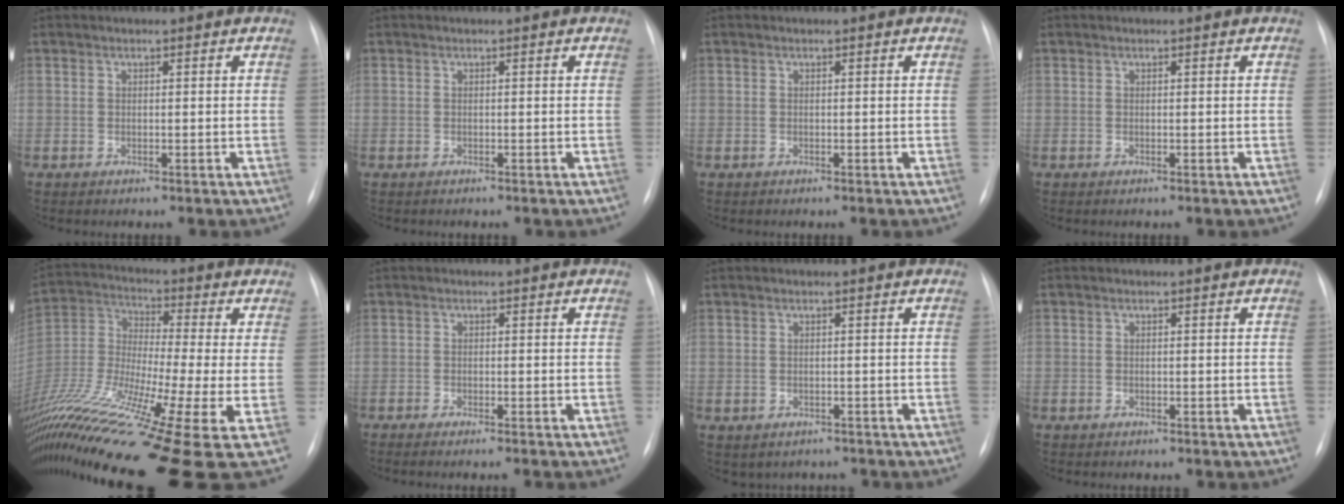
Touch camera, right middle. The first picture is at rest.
{"total": 0.0}
{"total": 0.0}
{"total": 0.0}
{"total": 24.9, "force": [-13.9, 1.1, 20.6], "torque": [-0.412, -0.053, -0.261]}
{"total": 3.3, "force": [-2.8, -0.4, 1.8], "torque": [-0.018, 0.000, -0.036]}
{"total": 3.4, "force": [-2.7, 2.1, 0.4], "torque": [-0.005, 0.011, -0.030]}
{"total": 0.6, "force": [-0.5, 0.3, 0.0], "torque": [-0.009, 0.002, -0.009]}